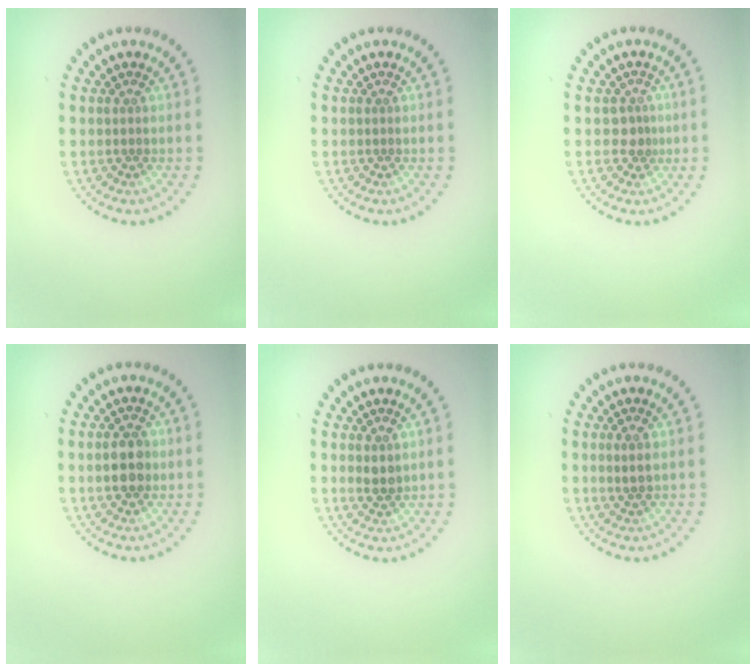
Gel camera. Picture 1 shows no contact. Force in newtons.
{"total": 0.0}
{"total": 1.6, "press": 1.3, "slide": 1.0}
{"total": 3.2, "press": 3.2, "slide": 0.3}
{"total": 1.3, "press": 1.3, "slide": 0.3}
{"total": 0.9, "press": 0.8, "slide": 0.4}